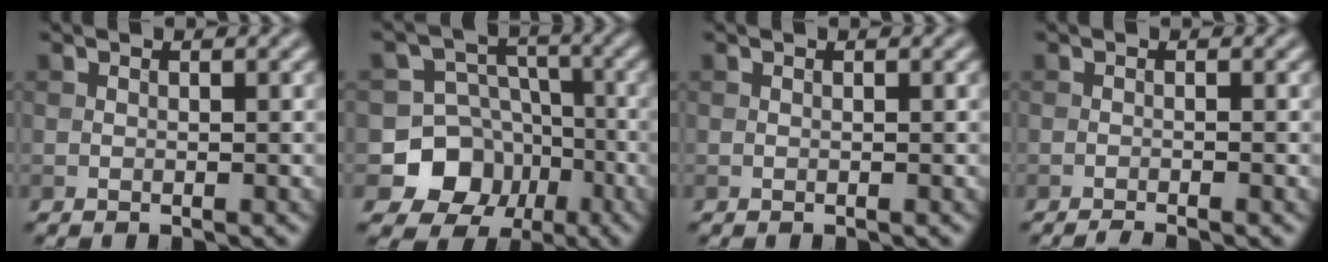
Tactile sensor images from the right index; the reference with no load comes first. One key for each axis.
{"total": 8.2, "fx": -3.7, "fy": 7.0, "fz": 2.3, "tx": -0.028, "ty": 0.007, "tz": -0.086}
{"total": 0.0}
{"total": 1.6, "fx": -1.2, "fy": 0.2, "fz": 1.0, "tx": -0.012, "ty": 0.002, "tz": -0.024}